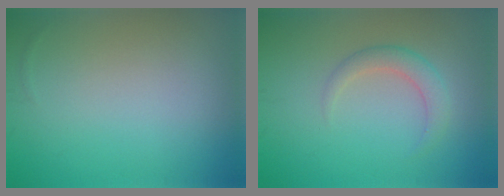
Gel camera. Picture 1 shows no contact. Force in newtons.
{"total": 2.2, "press": 2.2, "slide": 0.2}